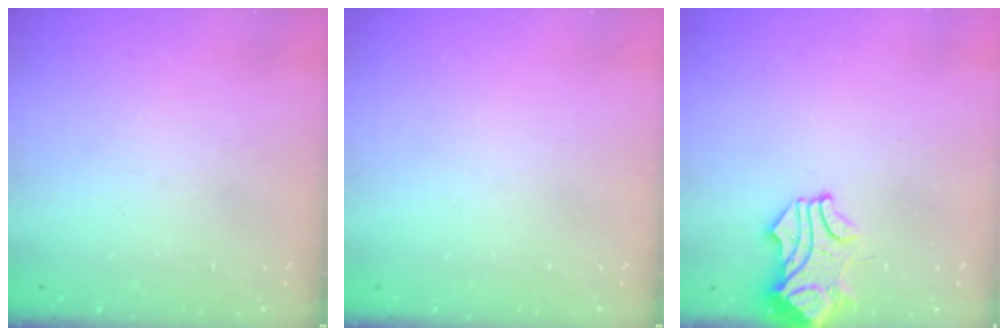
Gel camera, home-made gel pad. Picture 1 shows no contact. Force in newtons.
{"total": 0.0}
{"total": 1.6, "press": 1.4, "slide": 0.8}